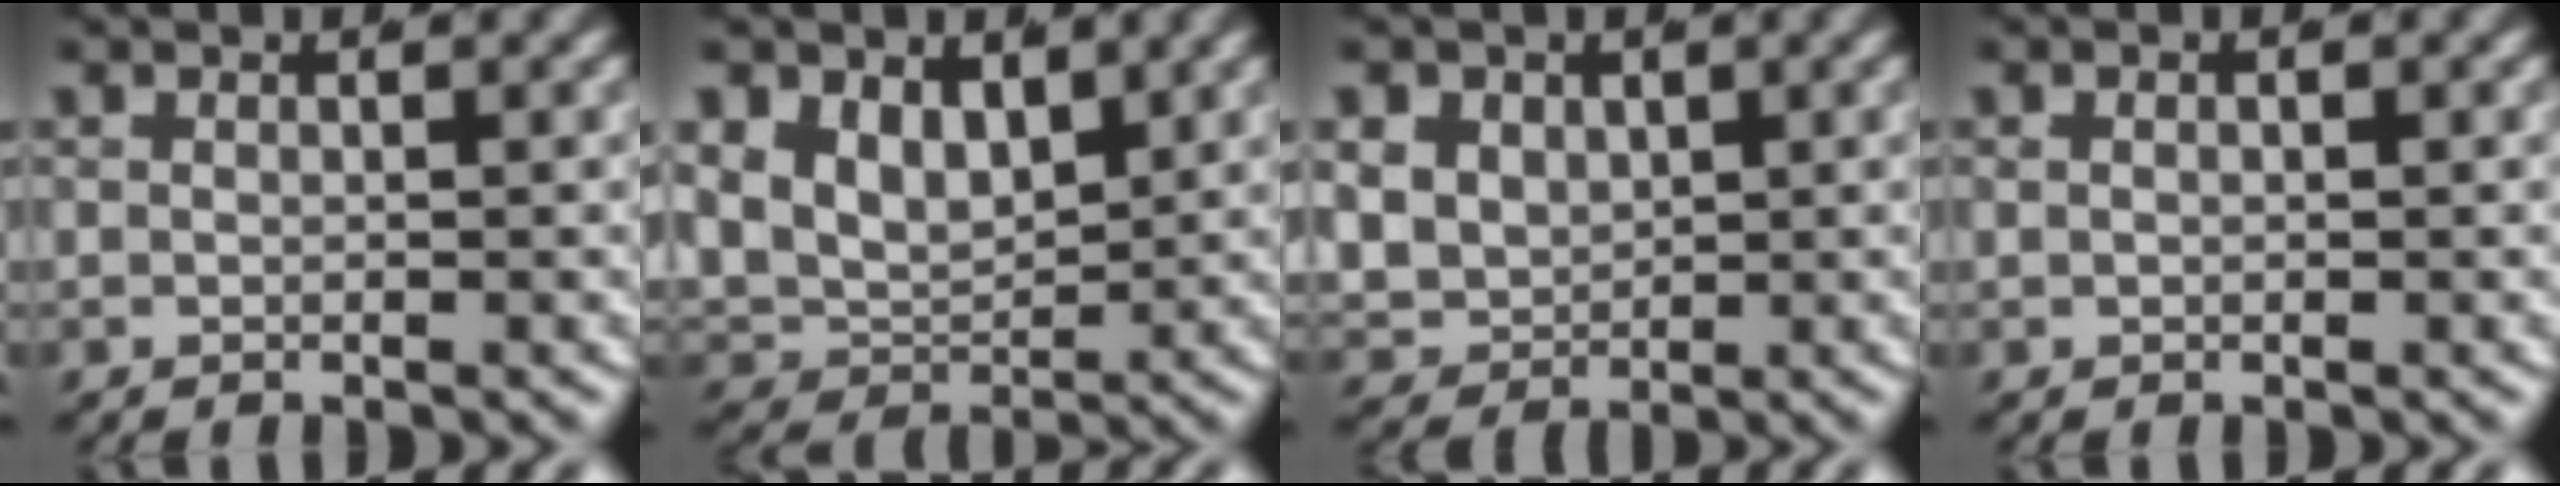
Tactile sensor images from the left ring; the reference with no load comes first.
{"total": 8.8, "force": [0.4, 7.5, 4.5], "torque": [-0.108, -0.030, 0.005]}
{"total": 7.2, "force": [-0.6, 6.7, 2.6], "torque": [-0.101, -0.042, -0.003]}
{"total": 0.5, "force": [-0.2, 0.3, 0.4], "torque": [-0.010, -0.001, -0.003]}